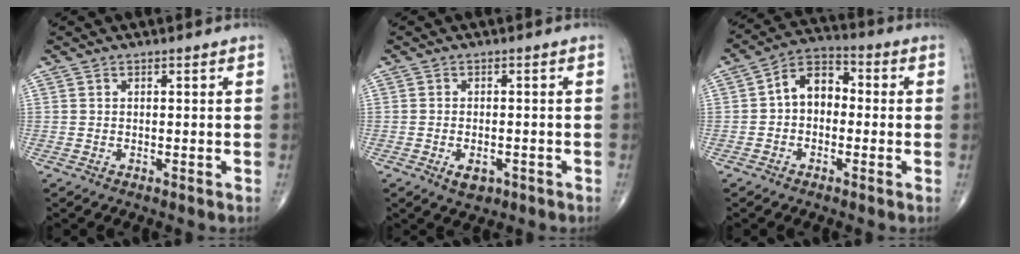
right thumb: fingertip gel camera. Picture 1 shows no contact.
{"total": 3.3, "force": [-1.5, 1.9, 2.2], "torque": [-0.030, 0.002, -0.020]}
{"total": 8.1, "force": [-0.2, 5.8, 5.7], "torque": [-0.067, 0.031, -0.020]}